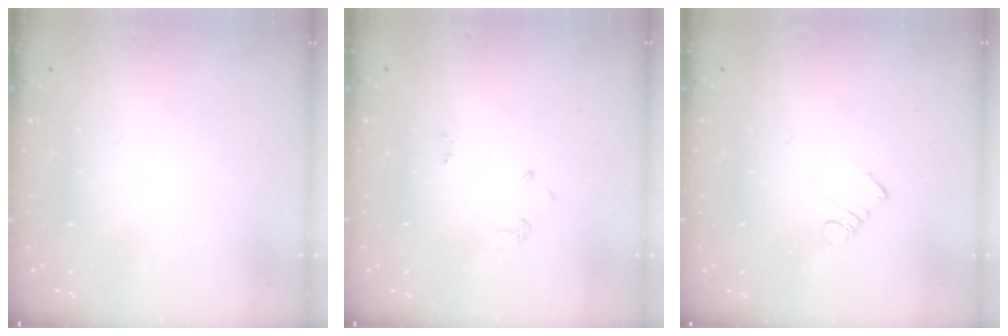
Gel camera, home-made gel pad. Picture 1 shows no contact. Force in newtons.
{"total": 2.6, "press": 2.6, "slide": 0.4}
{"total": 3.1, "press": 3.1, "slide": 0.3}